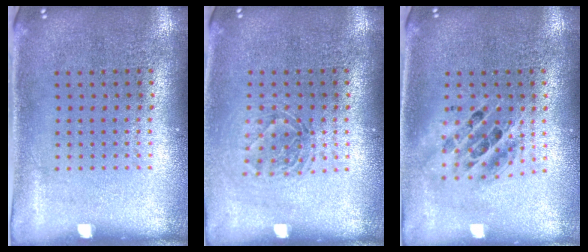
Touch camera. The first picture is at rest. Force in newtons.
{"total": 1.3, "press": 1.1, "slide": 0.6}
{"total": 1.5, "press": 1.3, "slide": 0.8}